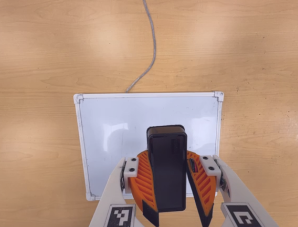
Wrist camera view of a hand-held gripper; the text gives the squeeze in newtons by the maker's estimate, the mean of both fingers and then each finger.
{"total": 11.0, "left": 11.3, "right": 10.7}